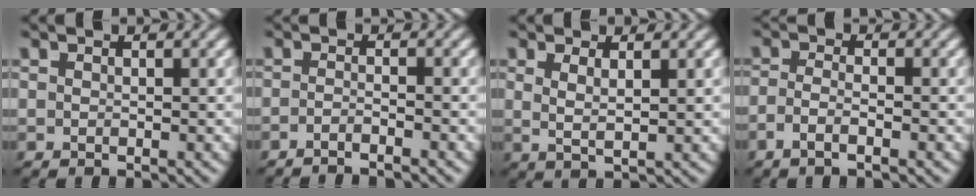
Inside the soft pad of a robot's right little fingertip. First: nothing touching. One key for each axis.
{"total": 2.6, "fx": -2.5, "fy": -0.5, "fz": 0.5, "tx": -0.004, "ty": -0.008, "tz": -0.041}
{"total": 2.1, "fx": 0.8, "fy": 0.4, "fz": 1.9, "tx": -0.030, "ty": -0.002, "tz": 0.018}
{"total": 2.3, "fx": -1.6, "fy": 0.1, "fz": 1.6, "tx": -0.032, "ty": -0.011, "tz": -0.024}